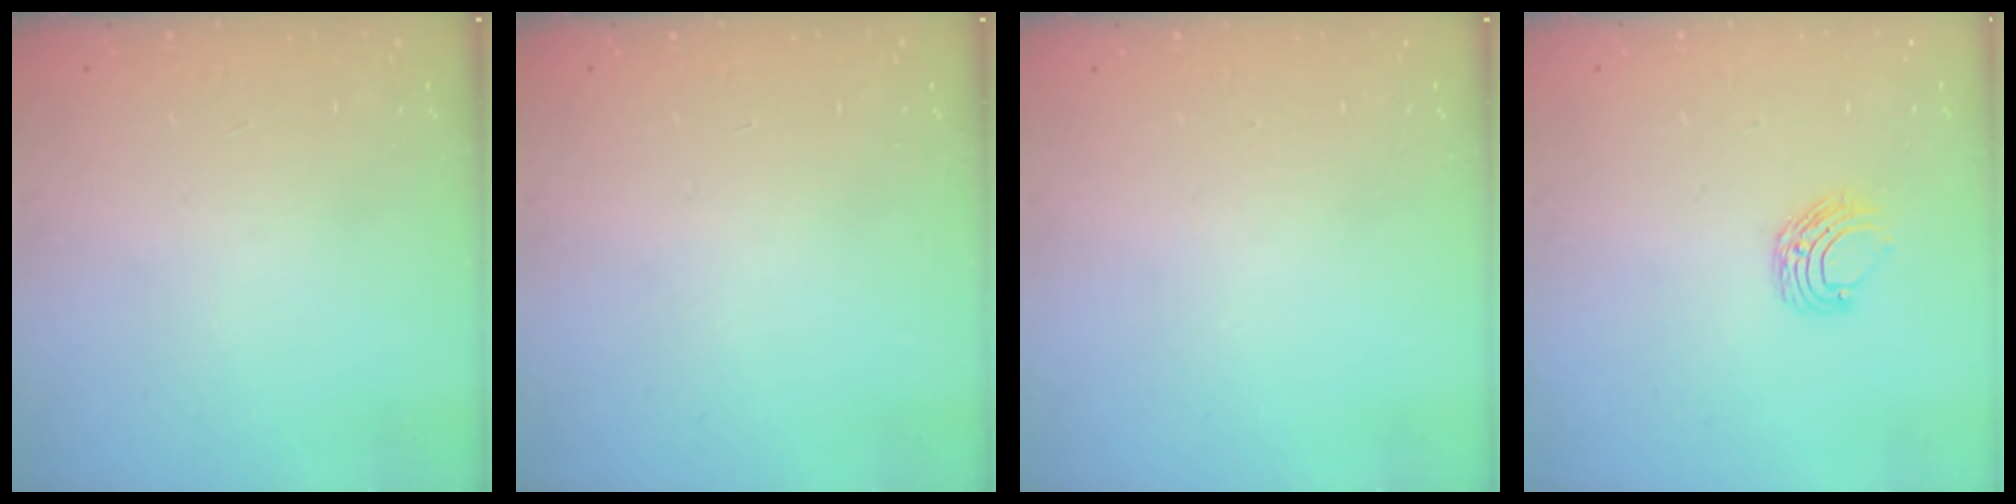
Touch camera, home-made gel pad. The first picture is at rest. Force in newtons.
{"total": 0.0}
{"total": 0.0}
{"total": 6.3, "press": 6.2, "slide": 0.6}